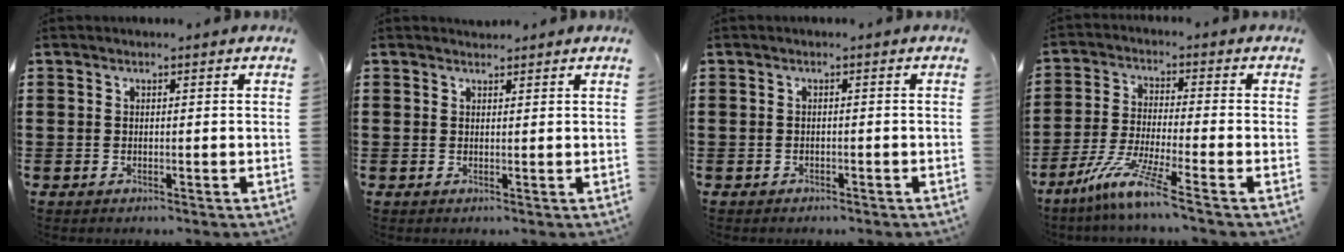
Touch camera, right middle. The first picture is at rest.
{"total": 1.1, "force": [1.1, 0.1, -0.2], "torque": [0.000, -0.002, 0.021]}
{"total": 0.7, "force": [-0.7, 0.3, 0.0], "torque": [-0.002, 0.002, -0.015]}
{"total": 7.7, "force": [-5.7, -0.2, 5.3], "torque": [-0.111, -0.016, -0.111]}